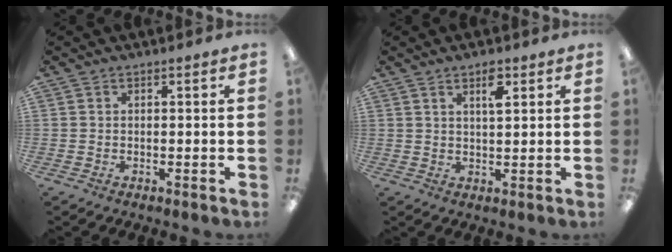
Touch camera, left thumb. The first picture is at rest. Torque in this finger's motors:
{"motor_torque": [0.14, 0.06, -0.09, -0.22, 0.01]}